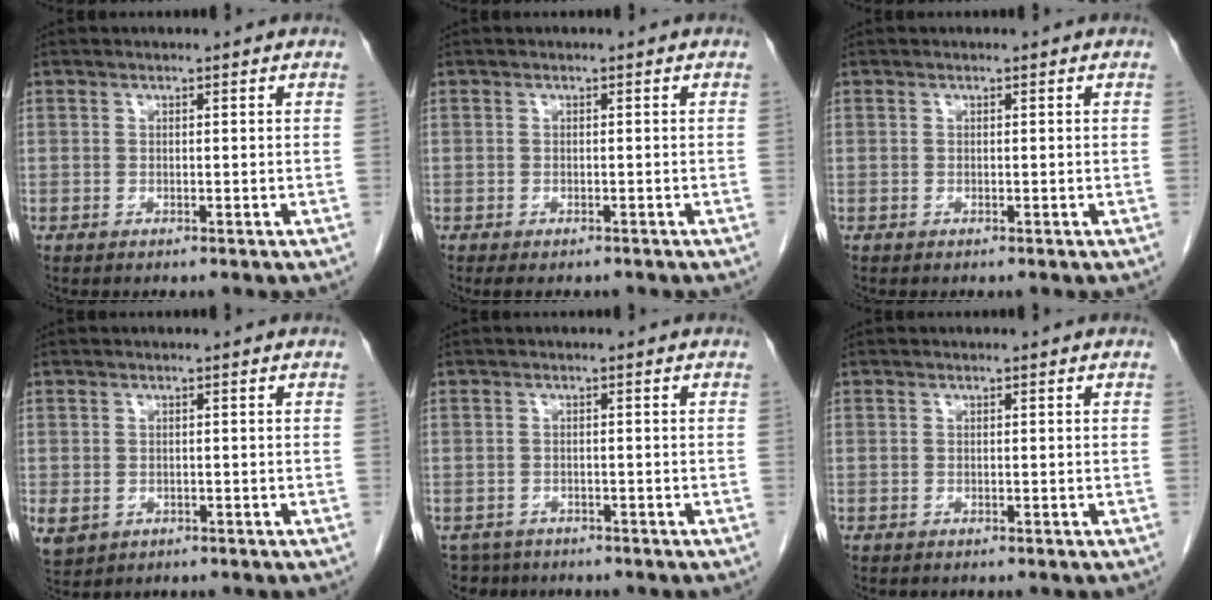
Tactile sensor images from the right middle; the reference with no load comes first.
{"total": 2.9, "force": [-2.3, 1.1, 1.3], "torque": [-0.013, -0.006, -0.028]}
{"total": 0.0}
{"total": 5.2, "force": [-1.7, 4.3, 2.4], "torque": [-0.066, -0.008, -0.017]}
{"total": 3.7, "force": [-3.0, 2.3, -0.2], "torque": [0.005, 0.000, -0.051]}
{"total": 0.0}